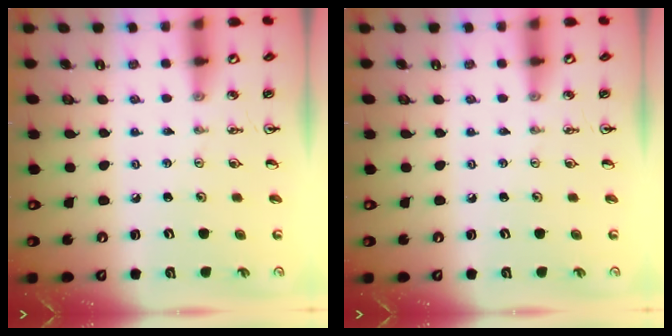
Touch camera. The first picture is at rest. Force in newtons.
{"total": 0.0}